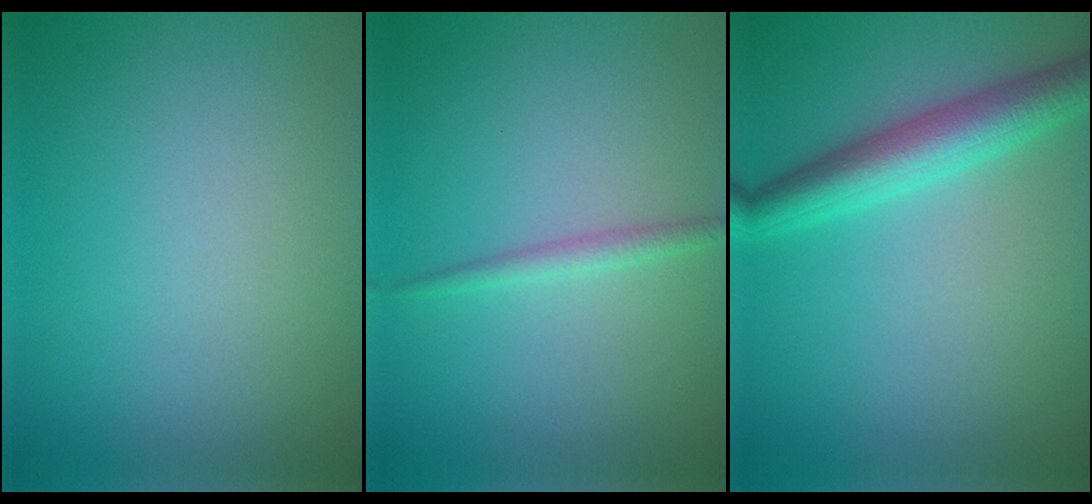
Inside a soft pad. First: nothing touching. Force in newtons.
{"total": 1.3, "press": 1.3, "slide": 0.0}
{"total": 4.7, "press": 4.7, "slide": 0.2}